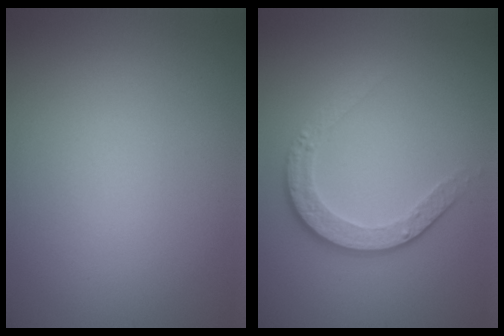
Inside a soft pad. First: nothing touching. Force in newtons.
{"total": 3.5, "press": 2.6, "slide": 2.3}